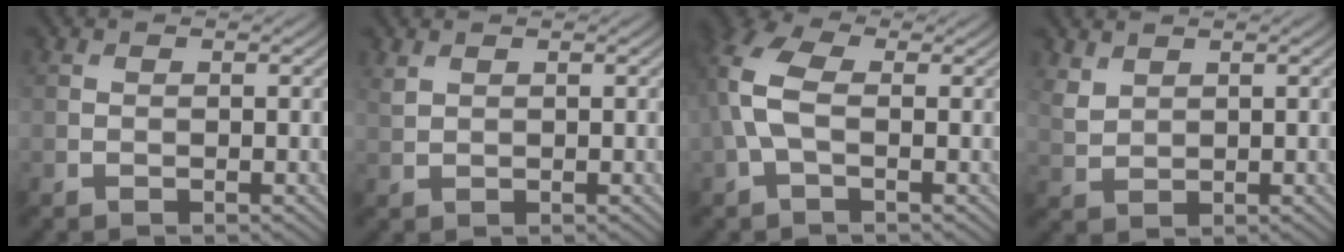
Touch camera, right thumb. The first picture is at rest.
{"total": 1.1, "force": [0.9, 0.5, 0.5], "torque": [-0.021, -0.001, 0.023]}
{"total": 5.9, "force": [0.2, 3.1, 4.9], "torque": [-0.131, 0.016, -0.010]}
{"total": 2.4, "force": [1.8, 1.3, 1.1], "torque": [-0.033, -0.002, 0.043]}